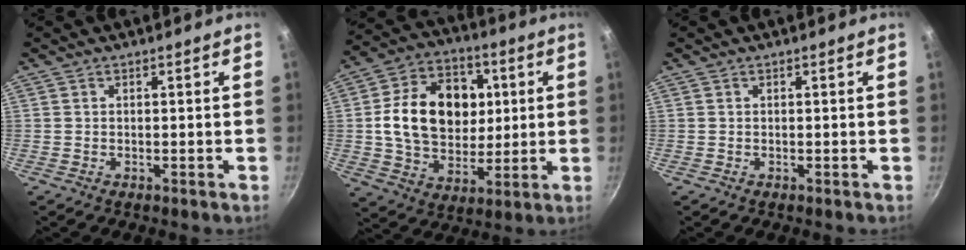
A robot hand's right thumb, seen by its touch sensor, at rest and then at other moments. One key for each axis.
{"total": 19.6, "fx": 2.7, "fy": 14.7, "fz": 12.7, "tx": -0.181, "ty": 0.010, "tz": 0.042}
{"total": 0.0}